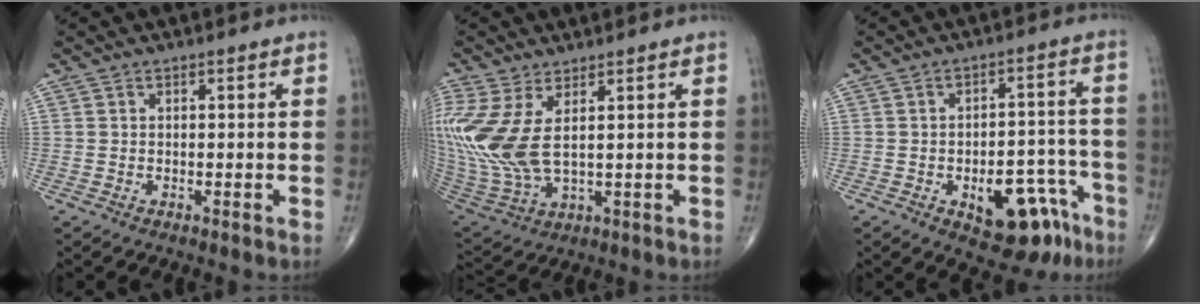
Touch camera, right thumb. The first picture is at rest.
{"total": 15.2, "force": [3.3, 7.0, 13.1], "torque": [-0.329, -0.020, 0.082]}
{"total": 13.7, "force": [-6.8, 6.9, 9.7], "torque": [-0.093, 0.053, -0.081]}